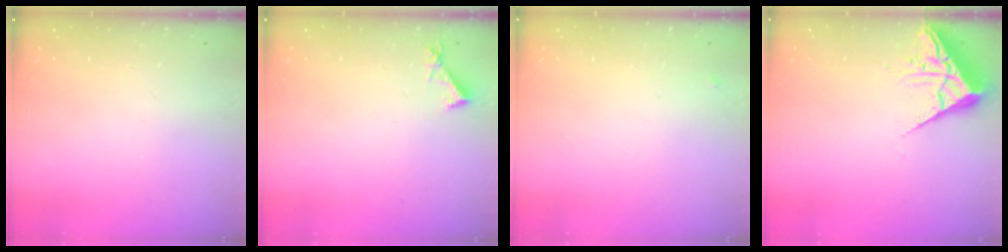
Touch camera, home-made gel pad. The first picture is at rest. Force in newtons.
{"total": 4.2, "press": 4.2, "slide": 0.4}
{"total": 2.5, "press": 2.4, "slide": 0.4}
{"total": 7.0, "press": 7.0, "slide": 0.7}